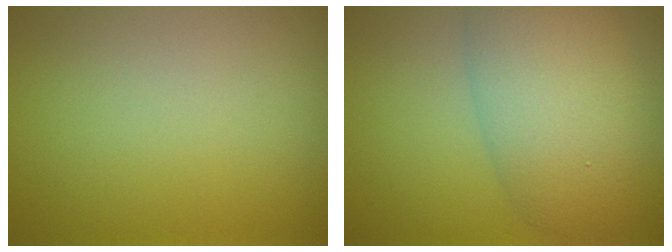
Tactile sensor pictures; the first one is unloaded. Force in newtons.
{"total": 7.4, "press": 7.4, "slide": 0.3}